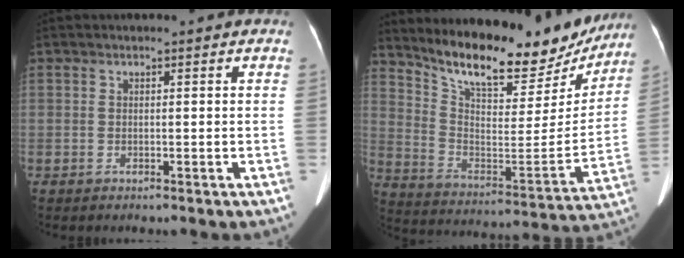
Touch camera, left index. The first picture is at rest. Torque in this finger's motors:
{"motor_torque": [1.01, -1.13, 0.21, 0.10]}